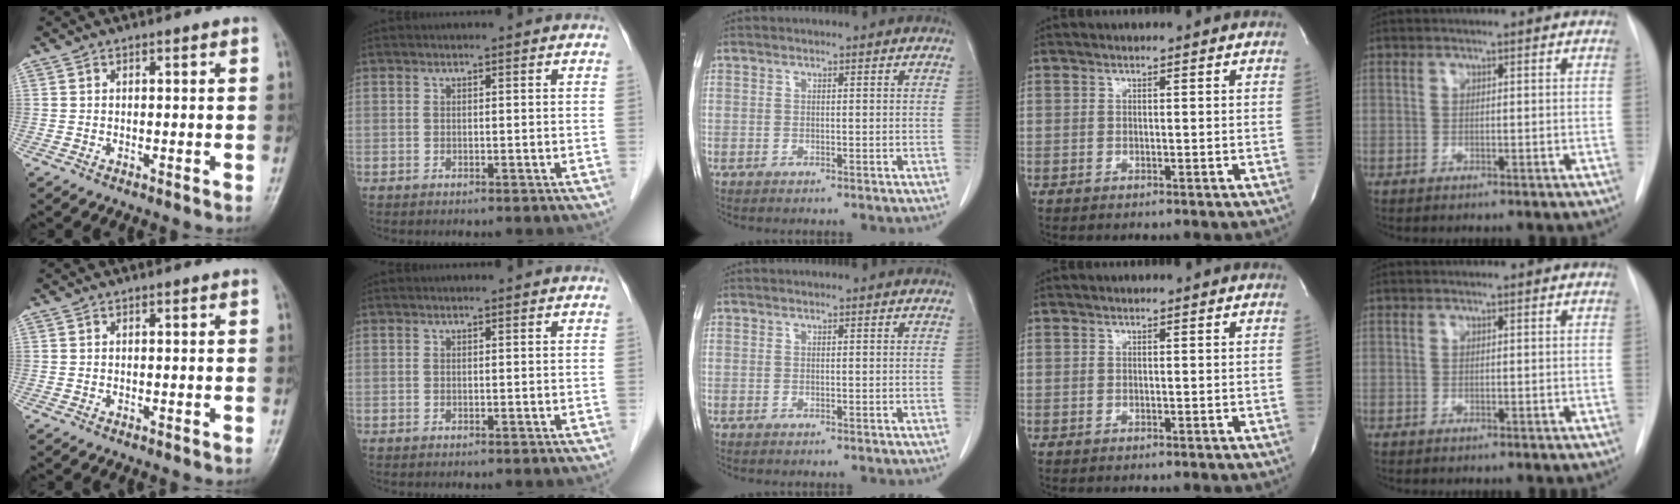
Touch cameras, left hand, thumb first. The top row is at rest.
{}